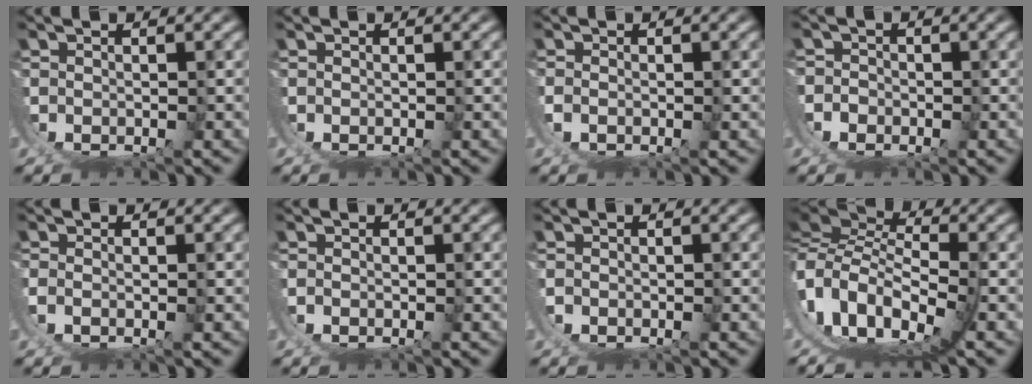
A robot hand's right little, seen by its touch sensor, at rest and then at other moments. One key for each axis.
{"total": 0.0}
{"total": 1.0, "fx": 0.2, "fy": 0.7, "fz": 0.7, "tx": -0.022, "ty": 0.000, "tz": 0.003}
{"total": 4.2, "fx": 0.0, "fy": 4.0, "fz": 1.1, "tx": -0.045, "ty": -0.012, "tz": -0.004}
{"total": 1.3, "fx": 0.0, "fy": 0.7, "fz": 1.0, "tx": -0.031, "ty": -0.003, "tz": 0.003}
{"total": 0.8, "fx": -0.1, "fy": 0.7, "fz": 0.3, "tx": -0.009, "ty": 0.000, "tz": -0.003}
{"total": 1.2, "fx": 0.0, "fy": 1.2, "fz": 0.3, "tx": -0.014, "ty": -0.001, "tz": -0.003}
{"total": 12.3, "fx": 1.9, "fy": 8.4, "fz": 8.7, "tx": -0.204, "ty": -0.035, "tz": 0.040}